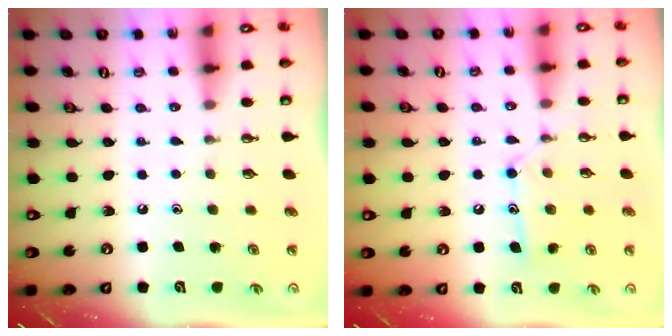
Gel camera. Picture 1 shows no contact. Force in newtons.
{"total": 11.7, "press": 11.7, "slide": 0.9}